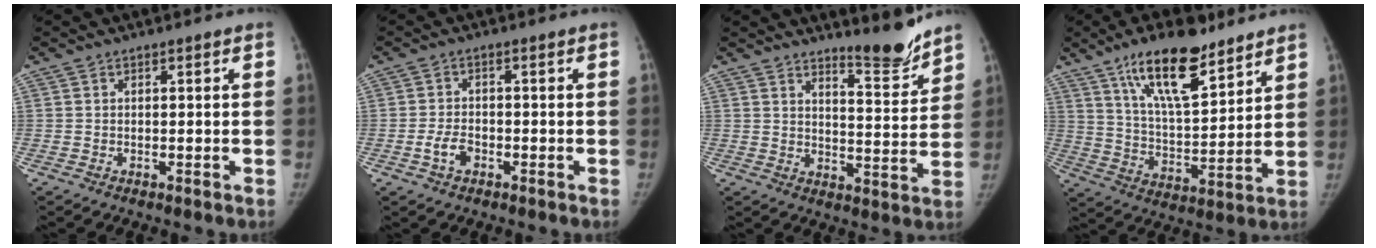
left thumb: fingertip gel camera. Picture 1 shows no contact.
{"total": 3.5, "force": [-1.5, 2.1, 2.3], "torque": [-0.044, 0.013, -0.027]}
{"total": 8.3, "force": [7.4, 1.0, 3.5], "torque": [-0.032, -0.070, 0.117]}
{"total": 16.8, "force": [11.0, 5.9, 11.3], "torque": [-0.165, -0.057, 0.196]}